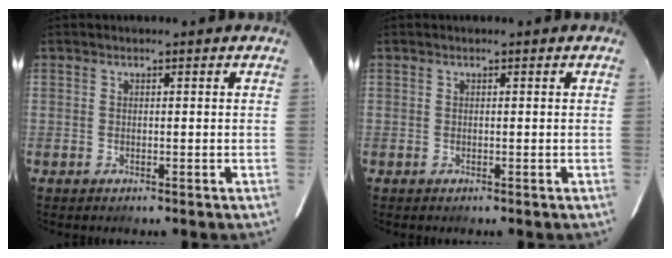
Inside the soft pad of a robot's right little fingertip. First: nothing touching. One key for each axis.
{"total": 0.0}